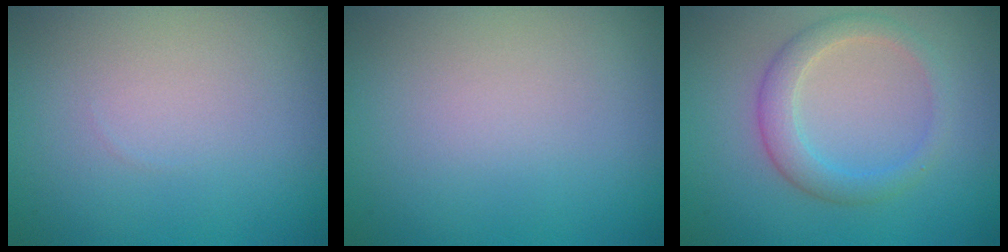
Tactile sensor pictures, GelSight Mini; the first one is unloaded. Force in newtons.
{"total": 0.0}
{"total": 2.8, "press": 2.8, "slide": 0.2}